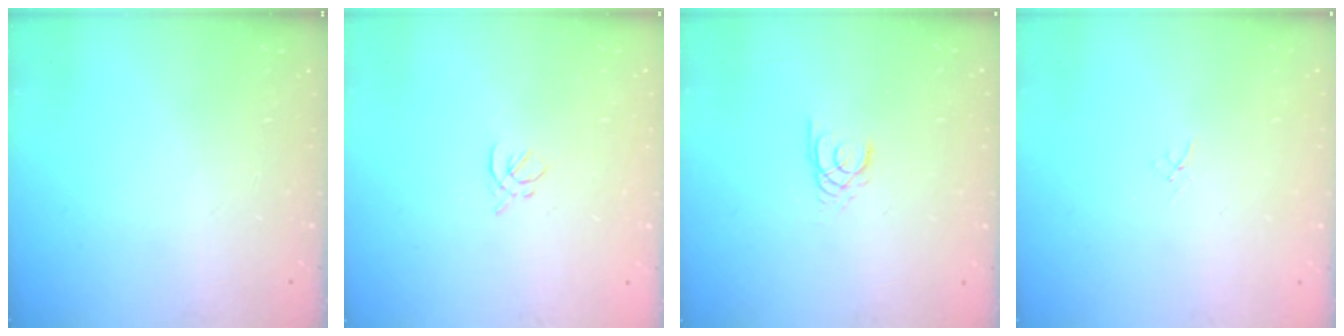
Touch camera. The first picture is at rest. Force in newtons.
{"total": 2.1, "press": 2.0, "slide": 0.7}
{"total": 2.2, "press": 2.2, "slide": 0.2}
{"total": 1.5, "press": 1.5, "slide": 0.1}